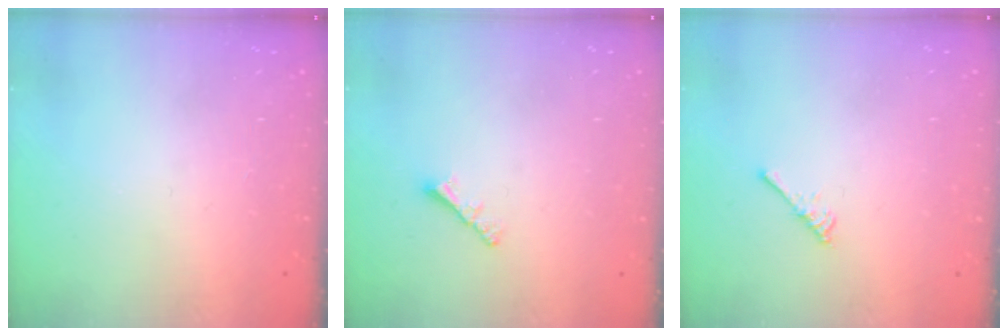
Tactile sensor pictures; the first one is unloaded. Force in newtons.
{"total": 1.9, "press": 1.8, "slide": 0.5}
{"total": 3.0, "press": 2.9, "slide": 0.5}